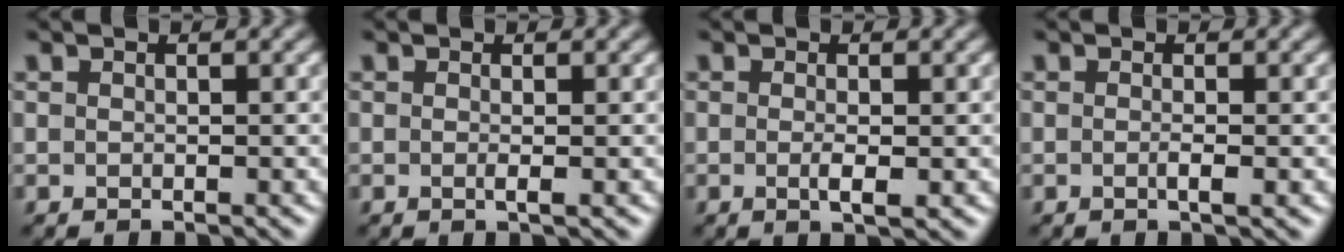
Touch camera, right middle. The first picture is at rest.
{"total": 0.6, "force": [-0.1, 0.1, 0.6], "torque": [-0.011, 0.000, -0.004]}
{"total": 1.4, "force": [-0.3, 0.2, 1.3], "torque": [-0.025, -0.005, -0.004]}
{"total": 1.0, "force": [-0.3, 0.2, 1.0], "torque": [-0.017, -0.001, -0.008]}